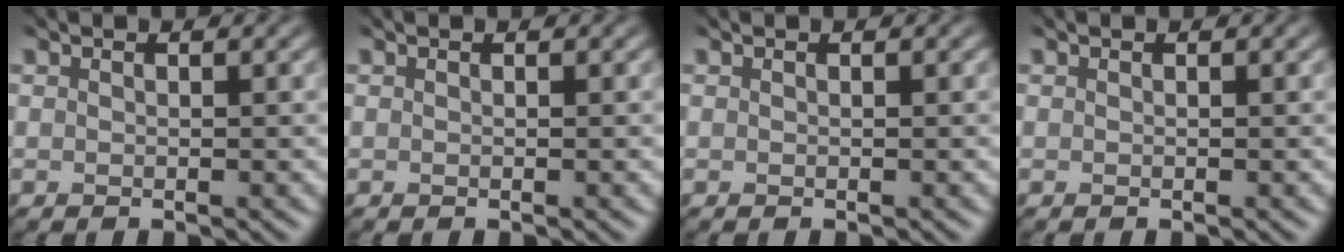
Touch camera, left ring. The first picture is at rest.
{"total": 0.0}
{"total": 0.0}
{"total": 0.0}